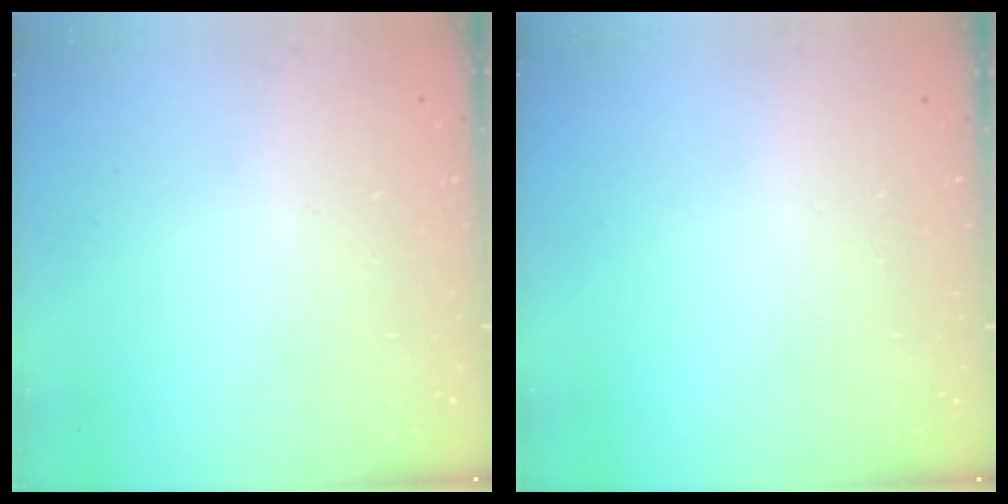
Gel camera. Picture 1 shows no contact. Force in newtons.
{"total": 0.0}